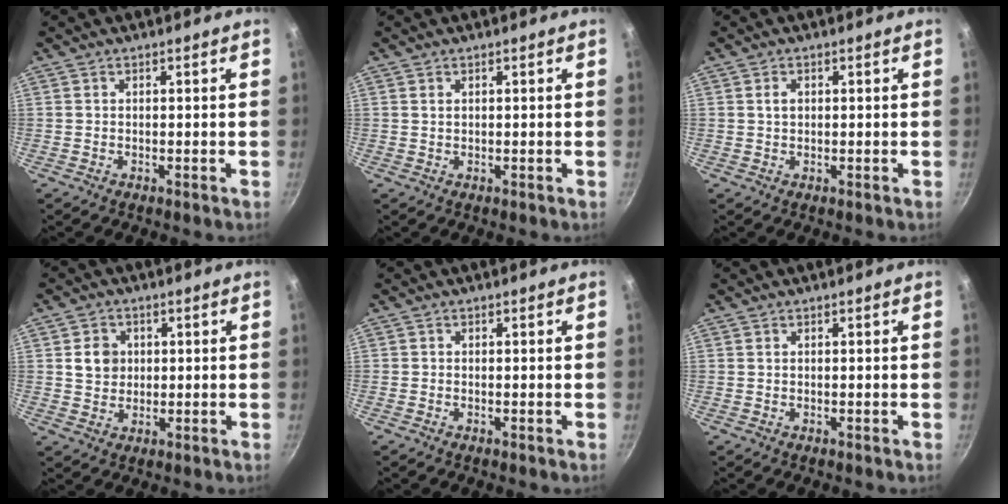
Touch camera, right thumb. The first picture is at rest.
{"total": 0.8, "force": [0.4, 0.5, 0.4], "torque": [-0.006, 0.000, 0.009]}
{"total": 1.7, "force": [0.5, 1.2, 1.1], "torque": [-0.014, 0.004, 0.008]}
{"total": 5.2, "force": [1.0, 4.5, 2.3], "torque": [-0.016, 0.002, 0.017]}
{"total": 0.0}
{"total": 0.0}